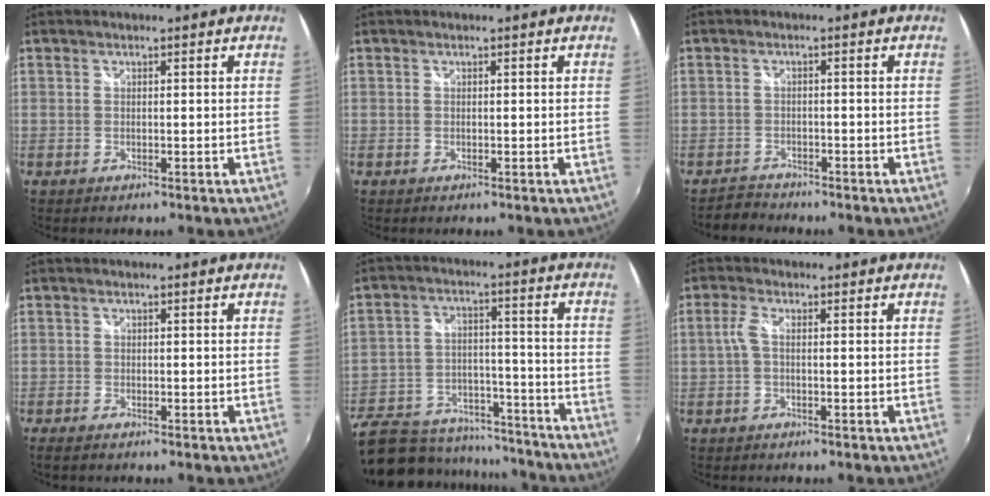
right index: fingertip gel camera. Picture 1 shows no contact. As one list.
[{"total": 0.0}, {"total": 2.8, "force": [-2.6, 1.1, -0.3], "torque": [-0.006, 0.002, -0.051]}, {"total": 1.6, "force": [-1.3, 0.5, 0.8], "torque": [-0.019, -0.008, -0.025]}, {"total": 22.6, "force": [-15.7, 12.6, 10.3], "torque": [-0.240, 0.011, -0.207]}, {"total": 2.3, "force": [-0.2, 0.7, 2.2], "torque": [-0.049, 0.005, -0.004]}]